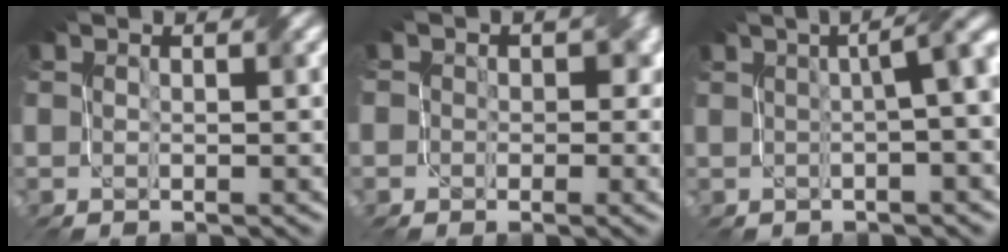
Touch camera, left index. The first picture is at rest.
{"total": 4.0, "force": [0.0, 3.4, 2.0], "torque": [-0.003, 0.011, -0.007]}
{"total": 7.2, "force": [1.2, 2.9, 6.5], "torque": [-0.023, 0.043, -0.006]}